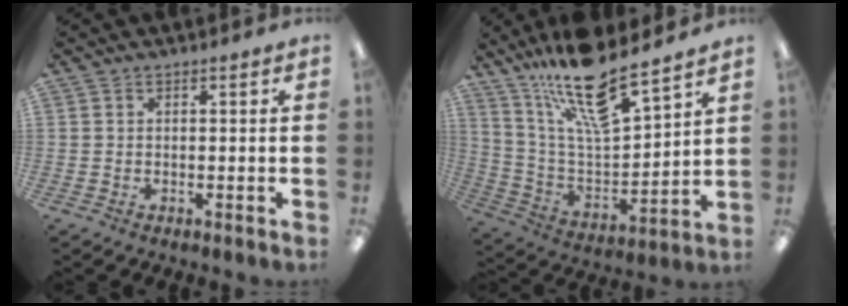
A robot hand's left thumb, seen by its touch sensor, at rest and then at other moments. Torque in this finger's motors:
{"motor_torque": [2.35, 1.09, 1.48, -1.29, 0.42]}